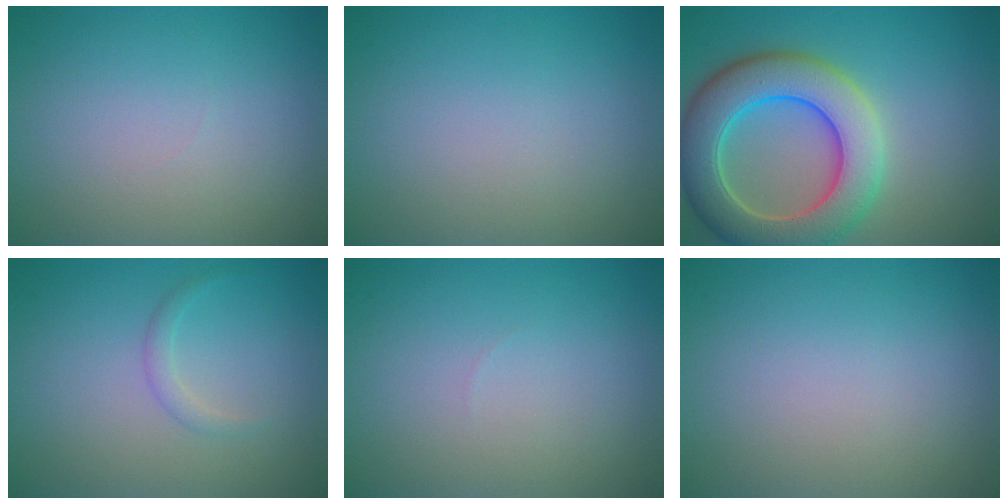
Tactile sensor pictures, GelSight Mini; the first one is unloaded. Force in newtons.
{"total": 0.0}
{"total": 9.3, "press": 9.3, "slide": 0.5}
{"total": 1.0, "press": 1.0, "slide": 0.1}
{"total": 0.0}
{"total": 0.0}